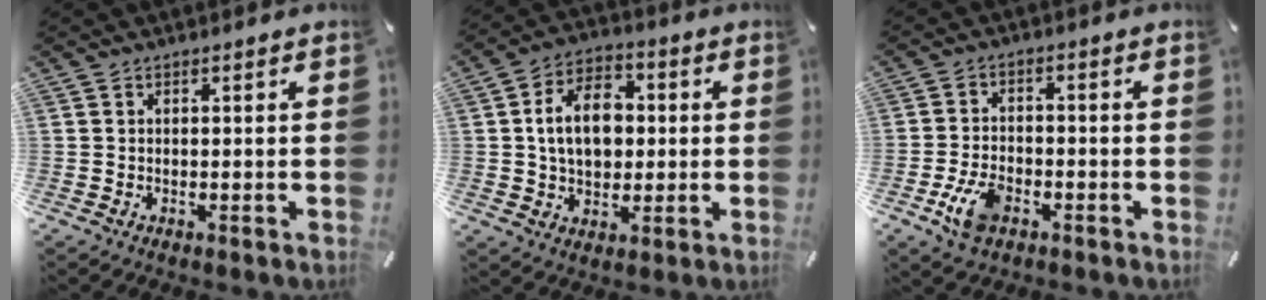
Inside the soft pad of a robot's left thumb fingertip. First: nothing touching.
{"total": 12.1, "force": [0.7, 9.0, 7.9], "torque": [-0.143, 0.010, 0.011]}
{"total": 7.8, "force": [-3.5, 4.7, 5.1], "torque": [-0.117, 0.009, -0.065]}